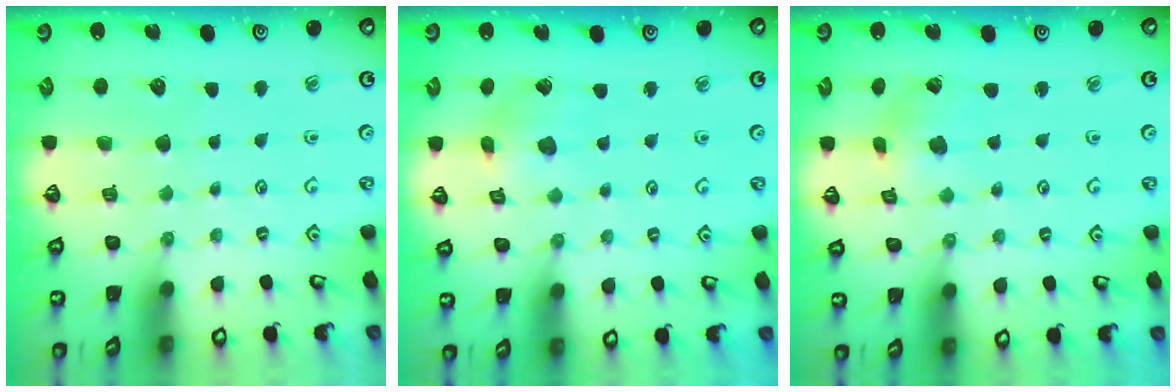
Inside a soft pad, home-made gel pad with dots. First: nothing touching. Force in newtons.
{"total": 4.8, "press": 4.7, "slide": 0.6}
{"total": 0.8, "press": 0.8, "slide": 0.2}